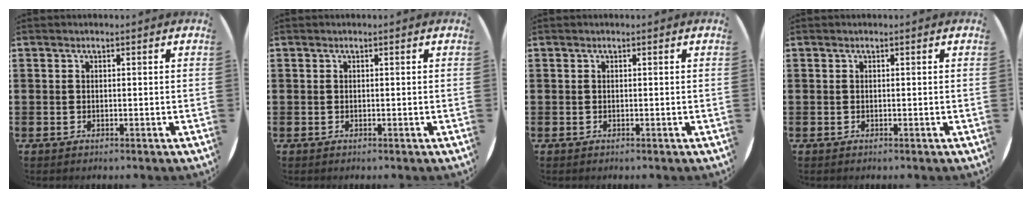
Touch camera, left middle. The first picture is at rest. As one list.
[{"total": 0.0}, {"total": 0.0}, {"total": 0.0}]